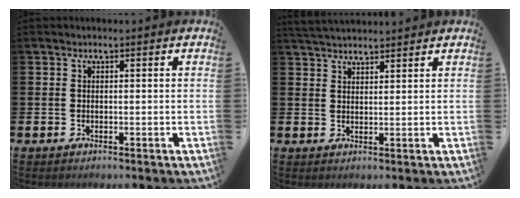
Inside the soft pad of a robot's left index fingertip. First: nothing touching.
{"total": 3.3, "force": [3.3, 0.4, 0.6], "torque": [-0.018, -0.011, 0.062]}